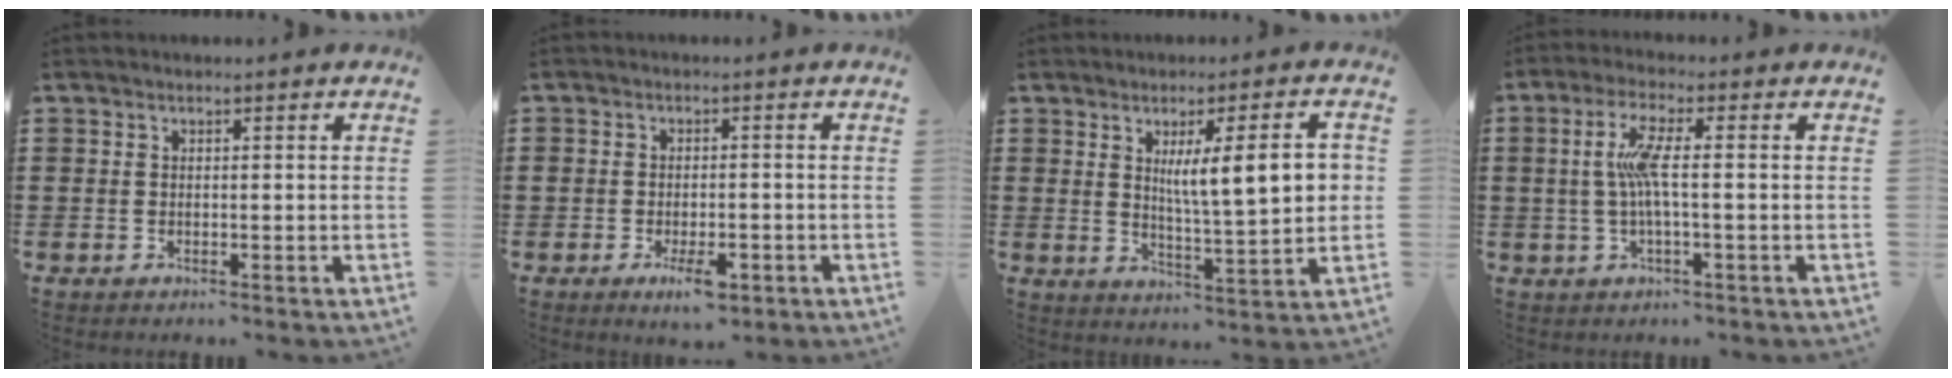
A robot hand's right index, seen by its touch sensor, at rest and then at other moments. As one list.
[{"total": 4.2, "force": [-2.0, 1.9, 3.1], "torque": [-0.057, 0.002, -0.035]}, {"total": 9.5, "force": [2.4, 1.8, 9.1], "torque": [-0.148, -0.002, 0.033]}, {"total": 5.8, "force": [-0.2, 0.5, 5.7], "torque": [-0.121, -0.007, -0.013]}]